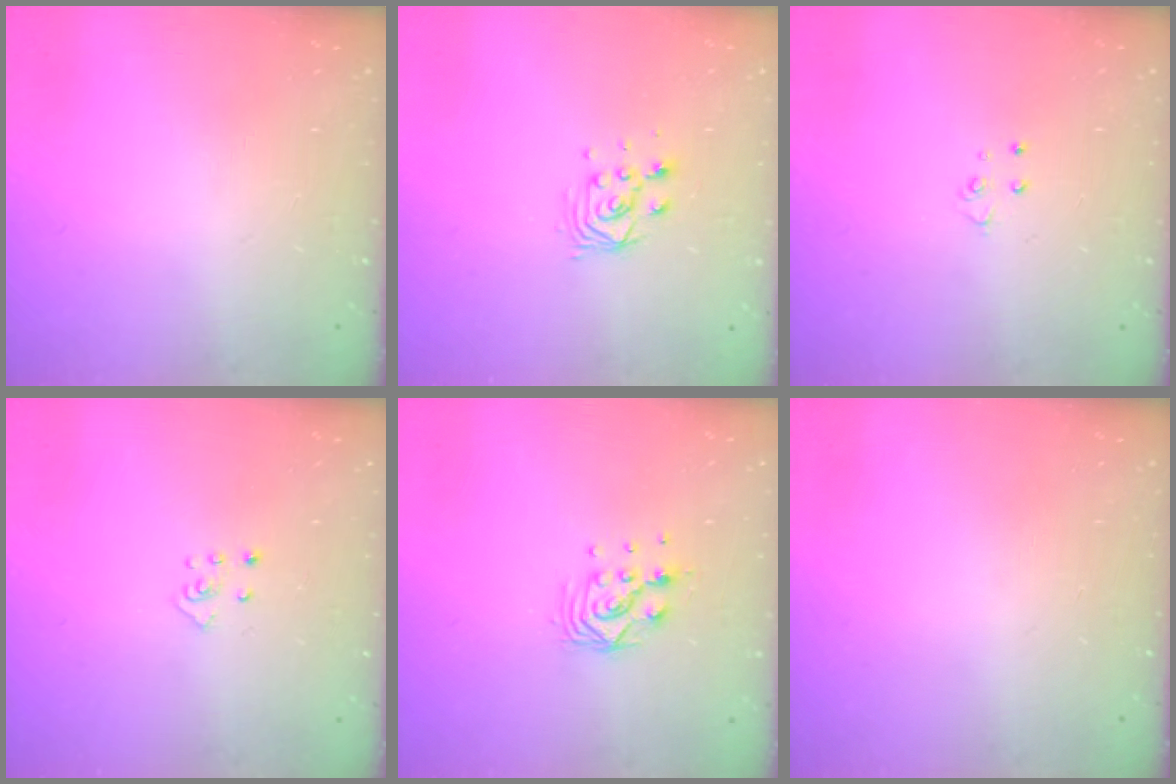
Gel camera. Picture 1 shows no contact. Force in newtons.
{"total": 5.8, "press": 5.8, "slide": 0.5}
{"total": 3.2, "press": 3.2, "slide": 0.3}
{"total": 3.4, "press": 3.4, "slide": 0.3}
{"total": 8.8, "press": 8.8, "slide": 0.6}
{"total": 0.0}